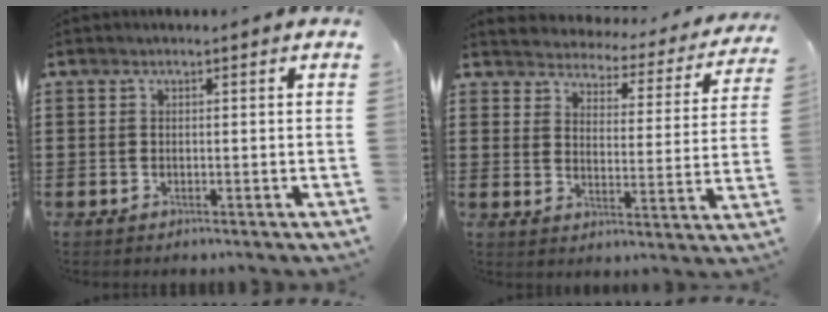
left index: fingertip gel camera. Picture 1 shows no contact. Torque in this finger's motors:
{"motor_torque": [2.14, 0.00, 0.25, 0.01]}